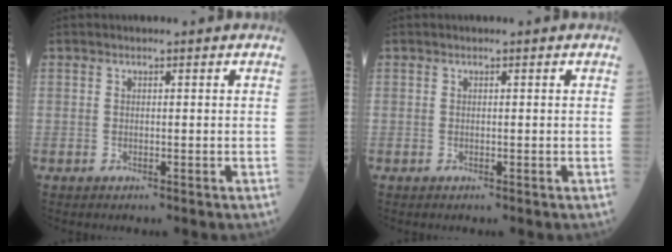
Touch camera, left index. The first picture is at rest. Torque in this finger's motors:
{"motor_torque": [0.00, 0.00, 0.00, 0.00]}